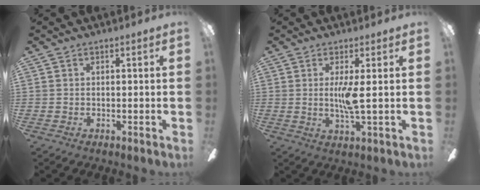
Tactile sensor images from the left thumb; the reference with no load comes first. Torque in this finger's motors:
{"motor_torque": [0.63, 1.69, 1.56, -0.62, 0.12]}